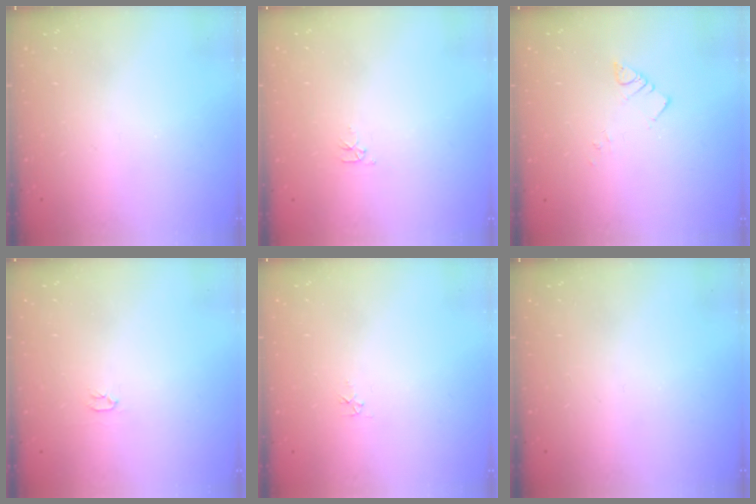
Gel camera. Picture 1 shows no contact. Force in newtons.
{"total": 2.8, "press": 2.7, "slide": 0.4}
{"total": 2.5, "press": 2.5, "slide": 0.3}
{"total": 2.0, "press": 2.0, "slide": 0.3}
{"total": 3.6, "press": 3.6, "slide": 0.4}
{"total": 0.0}